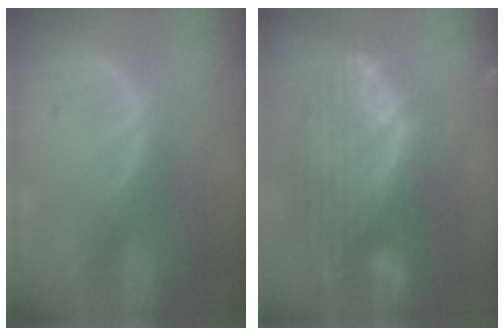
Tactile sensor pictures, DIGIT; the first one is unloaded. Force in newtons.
{"total": 11.9, "press": 10.0, "slide": 6.4}